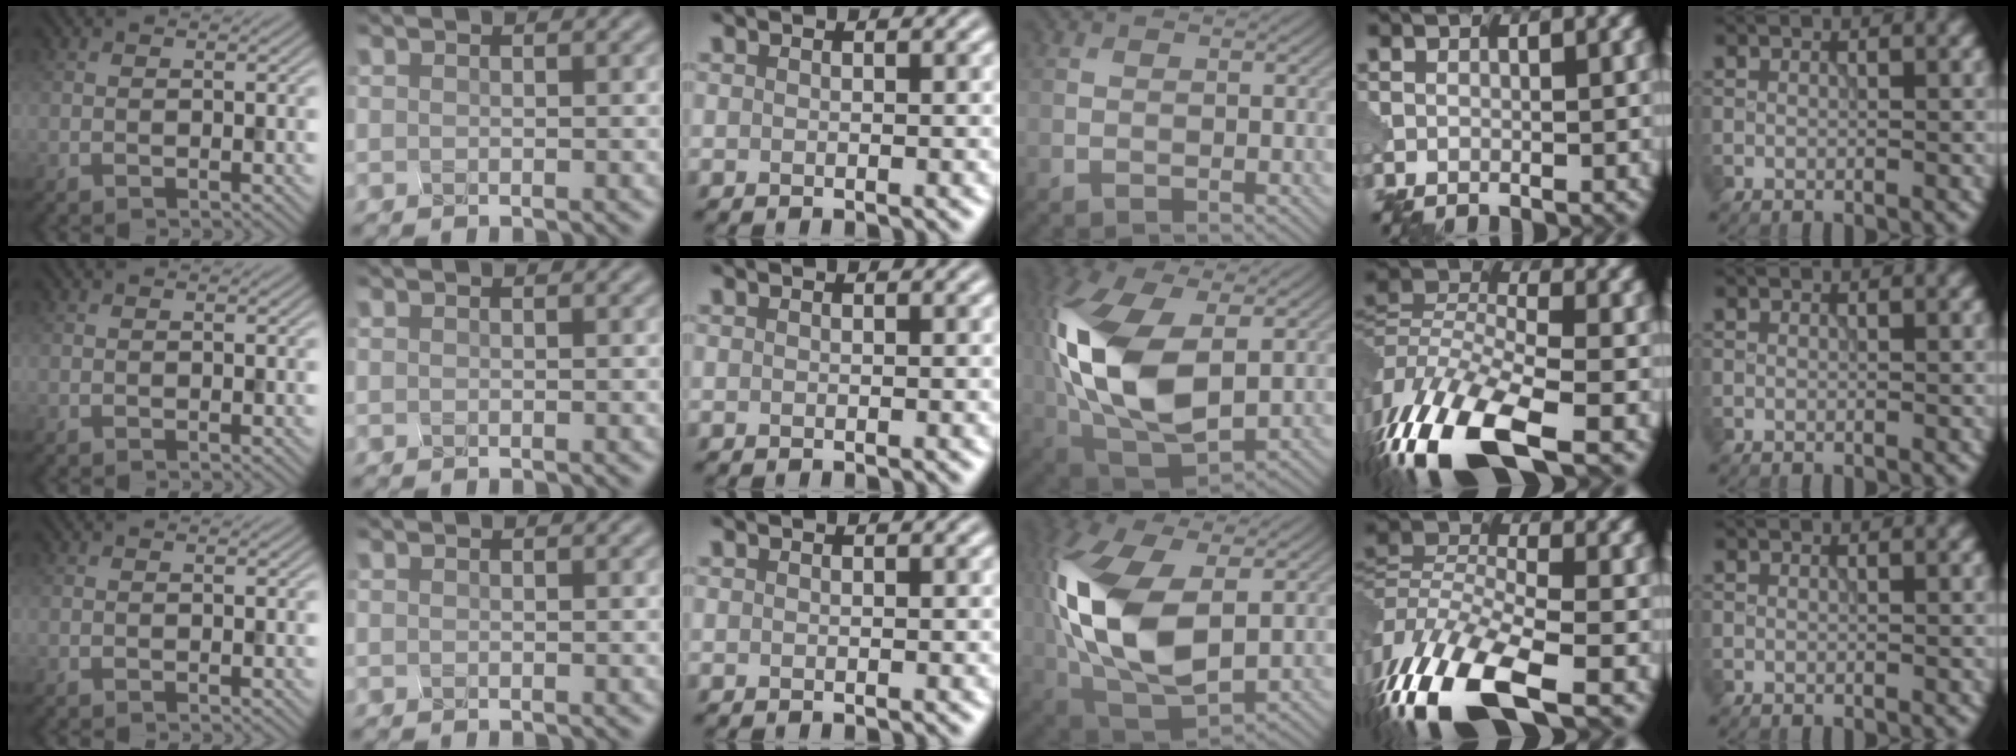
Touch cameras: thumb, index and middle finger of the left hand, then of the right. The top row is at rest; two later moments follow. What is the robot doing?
{"motion": "squeeze", "object": "clothespin"}